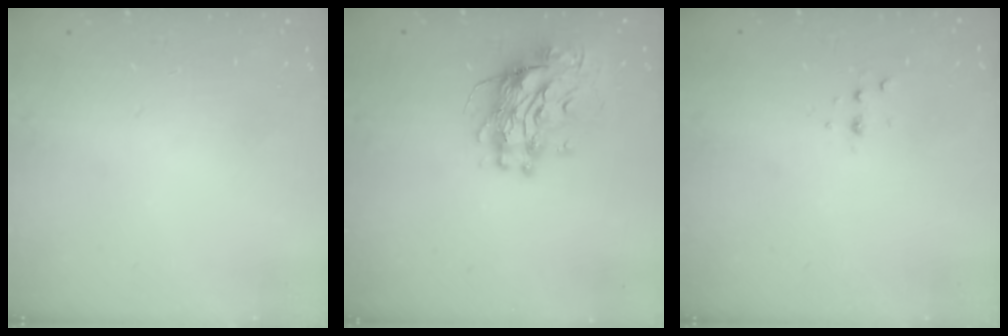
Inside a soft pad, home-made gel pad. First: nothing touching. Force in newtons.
{"total": 11.6, "press": 11.6, "slide": 1.2}
{"total": 2.8, "press": 2.8, "slide": 0.7}